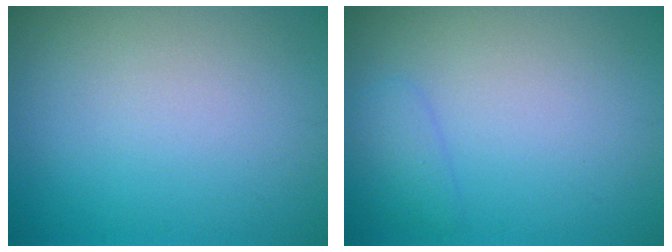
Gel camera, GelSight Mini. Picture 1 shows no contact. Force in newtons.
{"total": 1.3, "press": 1.3, "slide": 0.2}